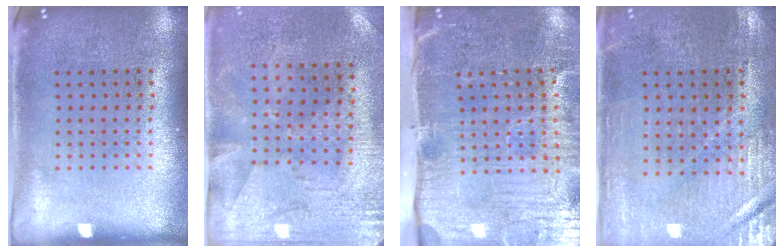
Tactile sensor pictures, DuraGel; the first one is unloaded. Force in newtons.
{"total": 2.8, "press": 2.2, "slide": 1.6}
{"total": 5.2, "press": 4.3, "slide": 2.9}
{"total": 0.7, "press": 0.6, "slide": 0.2}